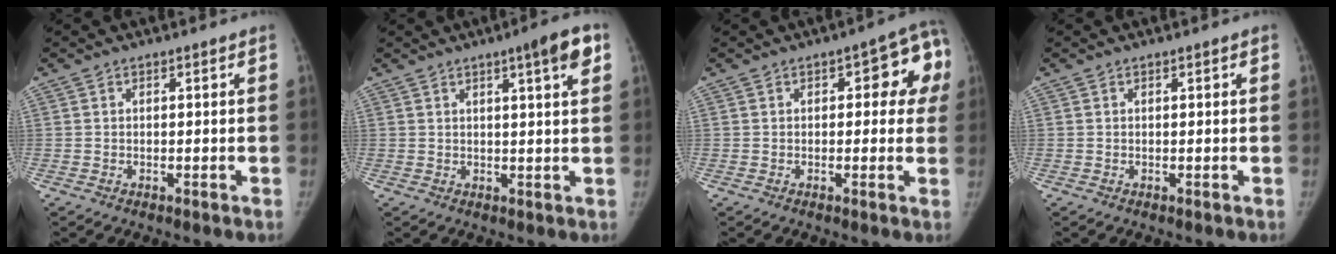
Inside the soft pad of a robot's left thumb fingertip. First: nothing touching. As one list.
[{"total": 6.2, "force": [3.0, 0.7, 5.4], "torque": [-0.070, -0.007, 0.039]}, {"total": 9.5, "force": [2.0, 4.4, 8.2], "torque": [-0.048, 0.016, 0.013]}, {"total": 0.0}]